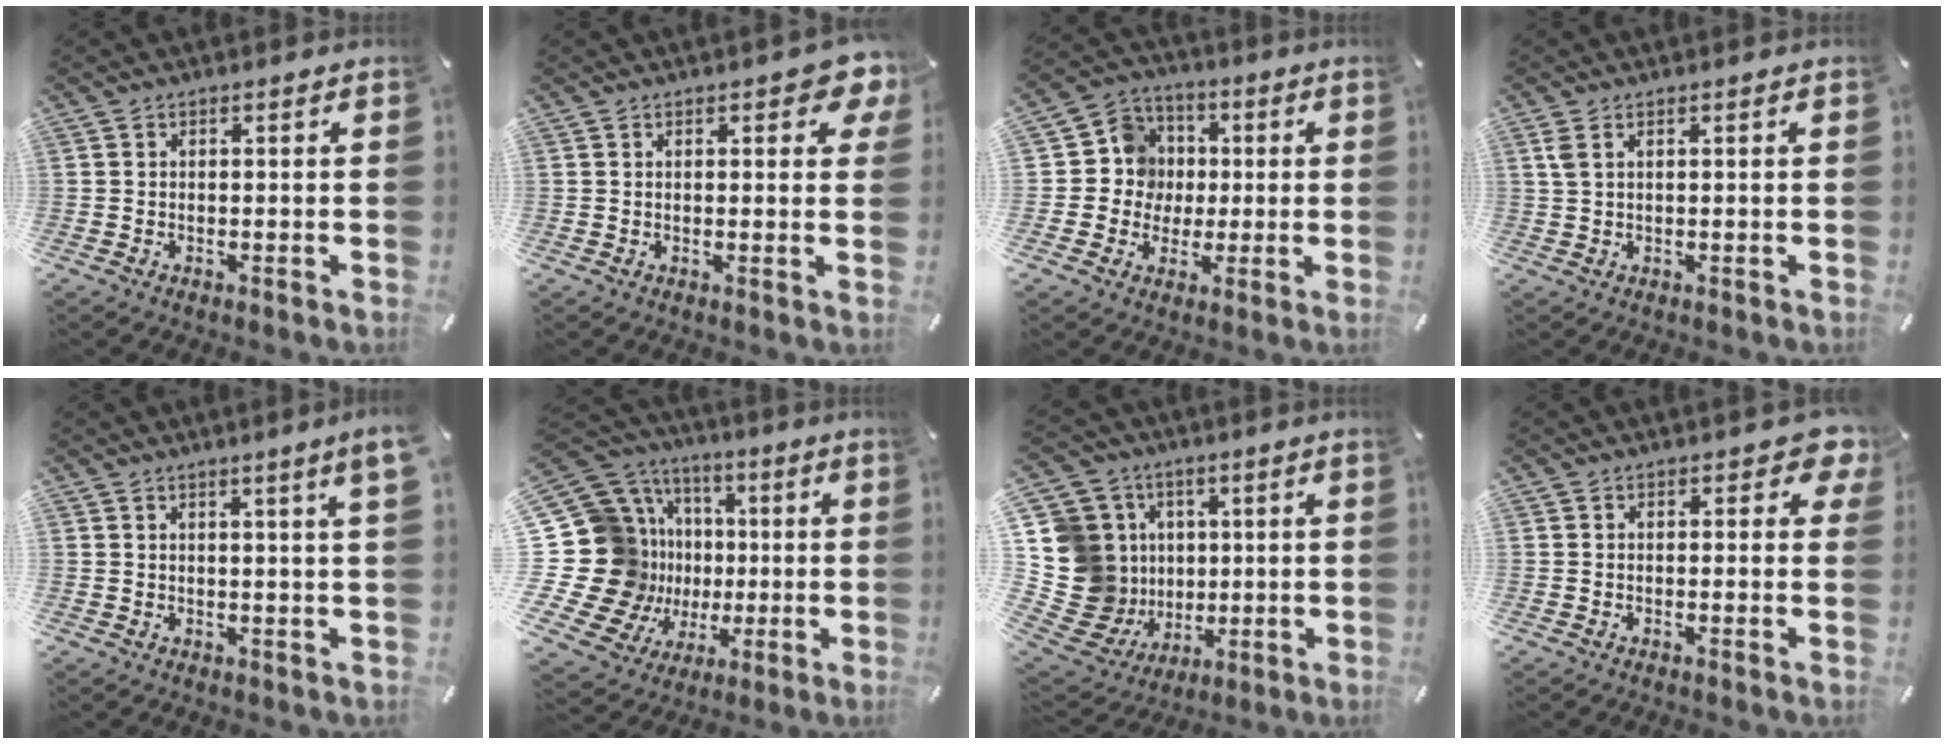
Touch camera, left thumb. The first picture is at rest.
{"total": 5.1, "force": [2.5, 2.6, 3.6], "torque": [-0.046, -0.003, 0.039]}
{"total": 9.6, "force": [-0.2, 9.5, 1.0], "torque": [-0.023, 0.010, 0.004]}
{"total": 2.2, "force": [0.9, 0.9, 1.7], "torque": [-0.038, 0.004, 0.016]}
{"total": 3.2, "force": [1.8, 0.1, 2.6], "torque": [-0.044, -0.002, 0.028]}
{"total": 26.1, "force": [0.1, 22.9, 12.6], "torque": [-0.249, -0.042, 0.063]}
{"total": 19.9, "force": [0.7, 18.2, 7.9], "torque": [-0.171, -0.010, 0.052]}
{"total": 4.0, "force": [1.2, 2.4, 2.9], "torque": [-0.027, 0.000, 0.016]}